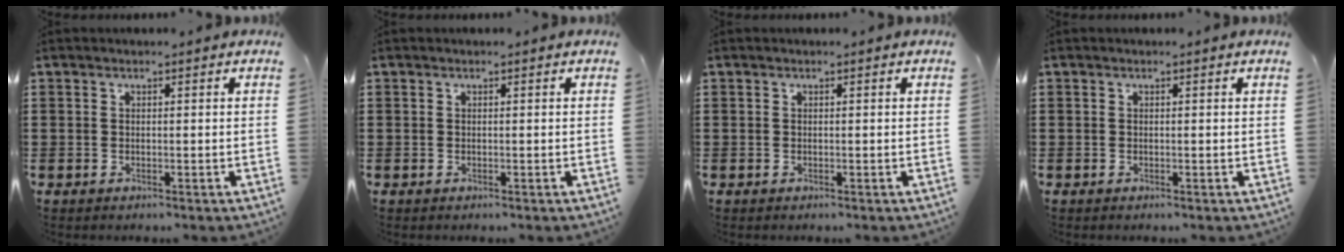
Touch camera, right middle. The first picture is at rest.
{"total": 0.0}
{"total": 0.0}
{"total": 0.0}